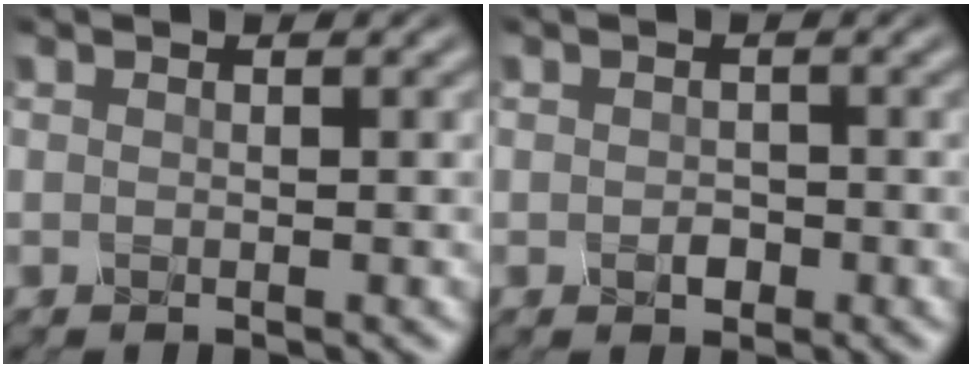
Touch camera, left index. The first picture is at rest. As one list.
[{"total": 1.1, "force": [-0.6, 0.8, 0.5], "torque": [-0.011, -0.002, -0.011]}]